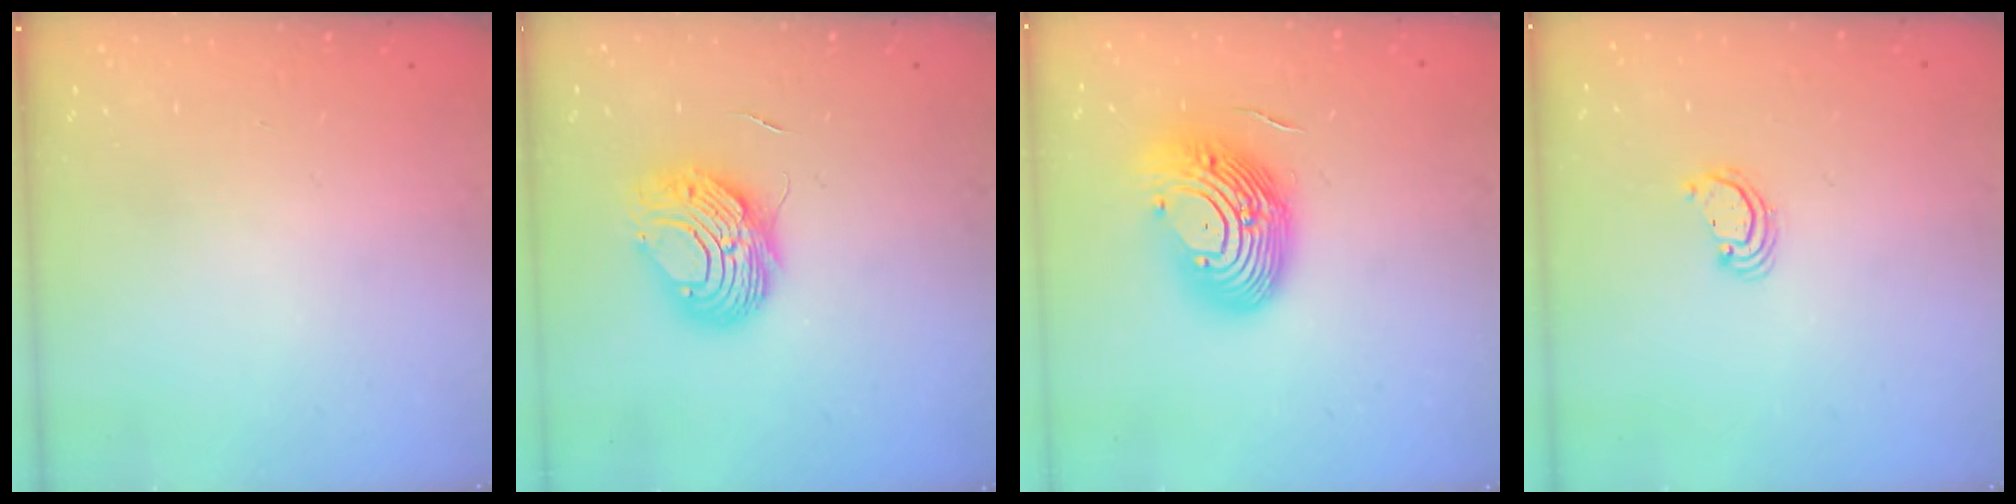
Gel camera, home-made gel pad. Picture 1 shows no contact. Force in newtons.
{"total": 8.7, "press": 8.7, "slide": 0.8}
{"total": 16.3, "press": 15.8, "slide": 4.1}
{"total": 2.2, "press": 2.2, "slide": 0.2}